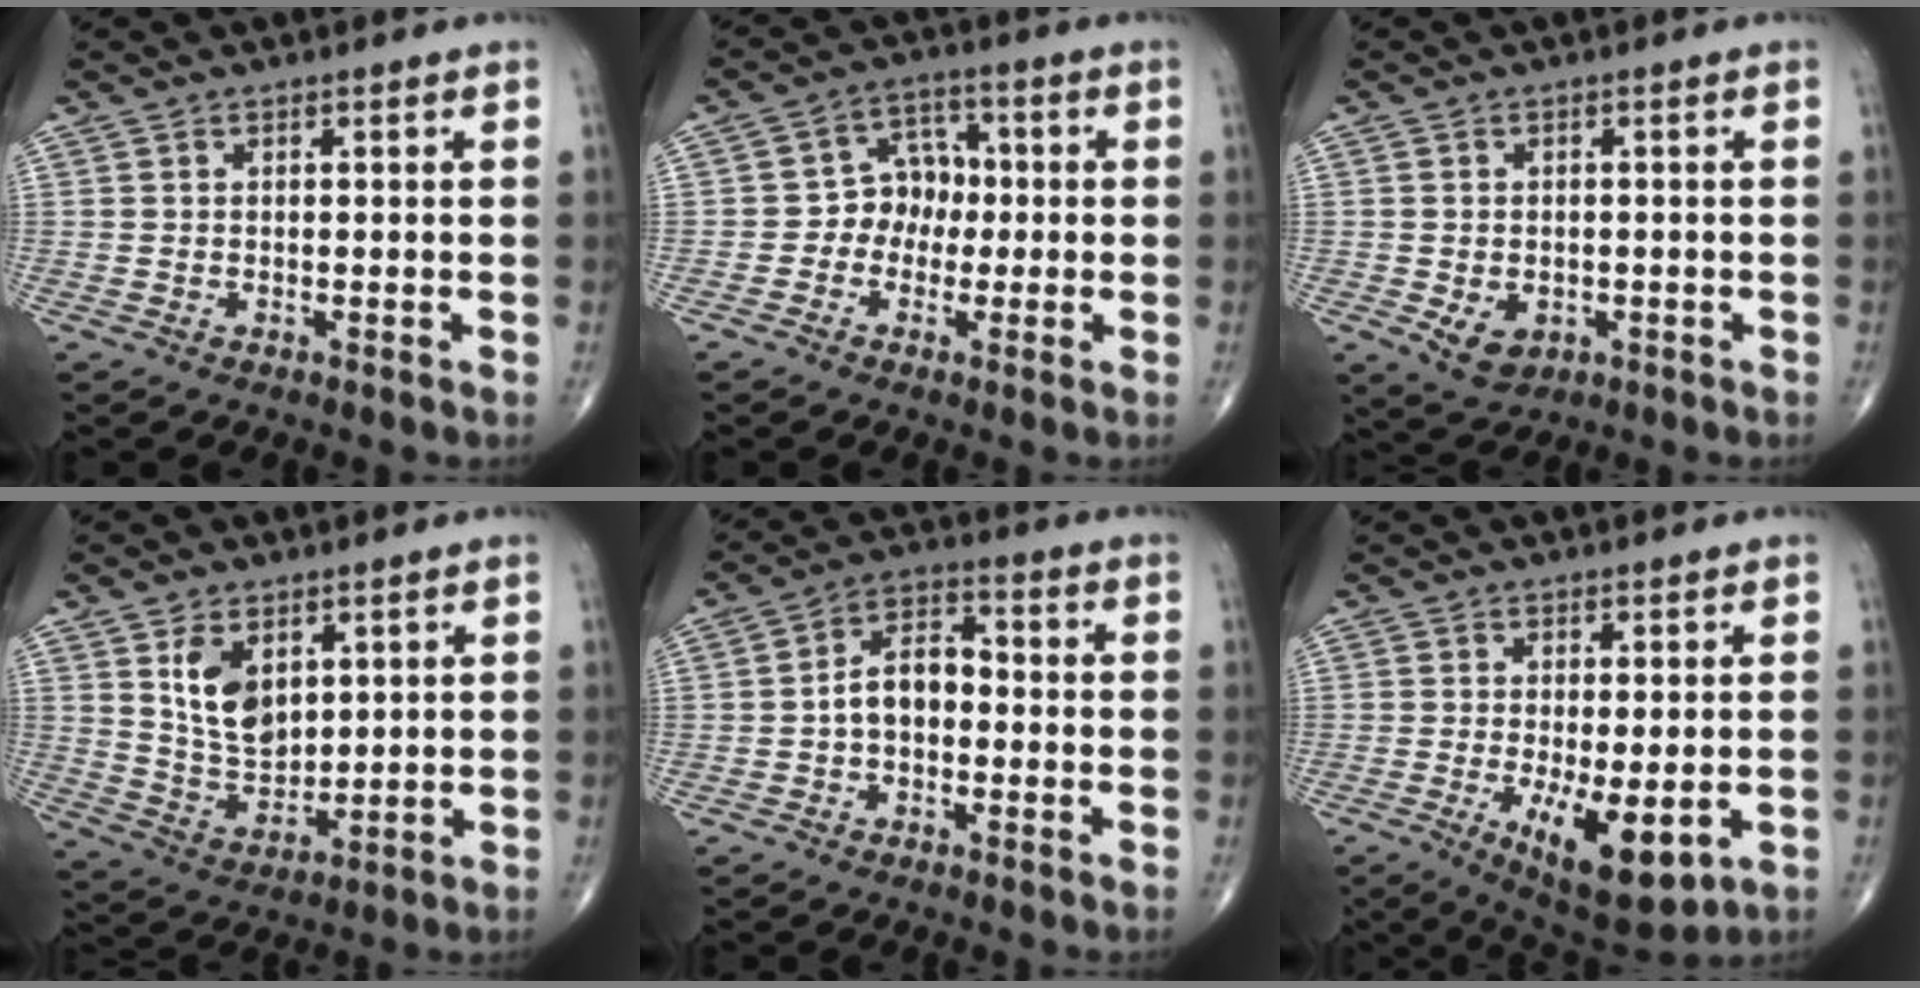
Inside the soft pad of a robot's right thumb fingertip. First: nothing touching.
{"total": 6.8, "force": [-0.9, 5.7, 3.6], "torque": [-0.019, 0.026, -0.030]}
{"total": 4.9, "force": [-1.4, 3.5, 3.1], "torque": [-0.044, 0.001, -0.010]}
{"total": 9.2, "force": [3.6, 5.8, 6.2], "torque": [-0.091, -0.025, 0.080]}
{"total": 7.4, "force": [-1.2, 4.7, 5.6], "torque": [-0.085, 0.032, -0.033]}
{"total": 11.3, "force": [-3.0, 4.4, 10.0], "torque": [-0.150, -0.022, -0.035]}